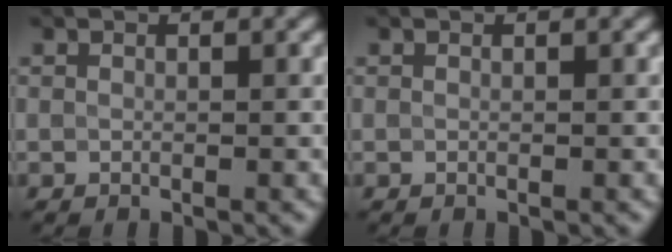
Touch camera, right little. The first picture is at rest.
{"total": 0.0}